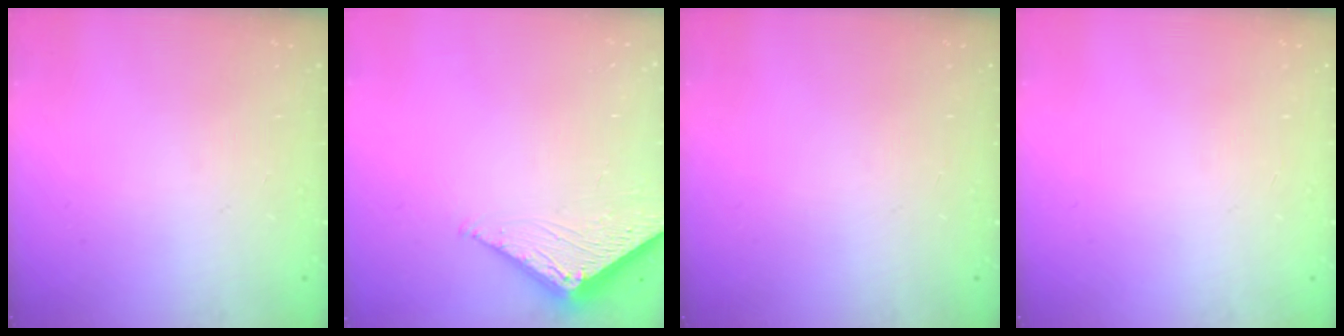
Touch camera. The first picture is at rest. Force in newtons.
{"total": 4.0, "press": 4.0, "slide": 0.5}
{"total": 0.0}
{"total": 0.0}